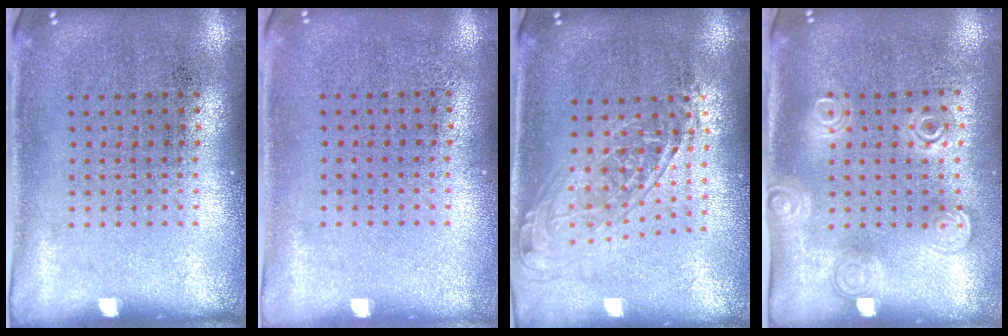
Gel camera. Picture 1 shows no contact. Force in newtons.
{"total": 0.0}
{"total": 1.5, "press": 1.2, "slide": 0.9}
{"total": 1.5, "press": 1.4, "slide": 0.7}